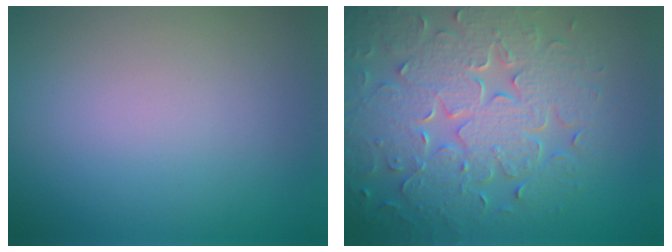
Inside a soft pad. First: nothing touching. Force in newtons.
{"total": 8.7, "press": 6.3, "slide": 6.0}